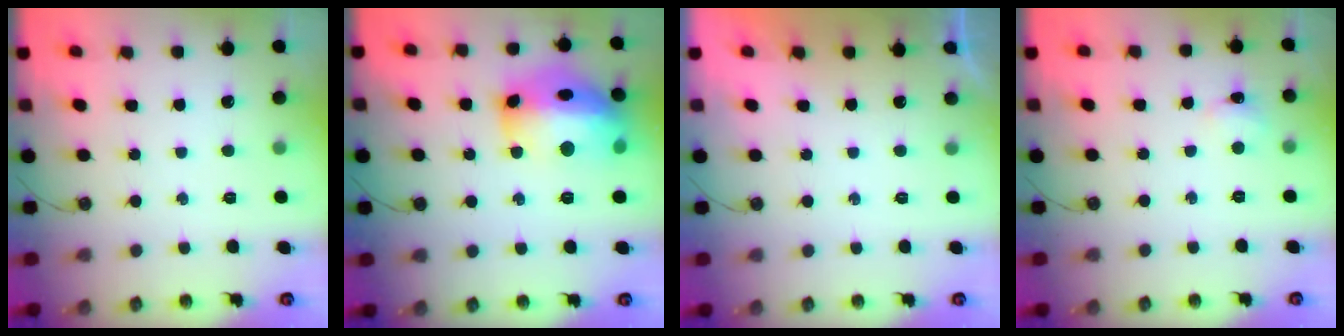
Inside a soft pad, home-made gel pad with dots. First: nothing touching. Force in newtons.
{"total": 21.9, "press": 21.8, "slide": 2.0}
{"total": 0.0}
{"total": 2.4, "press": 2.3, "slide": 0.5}